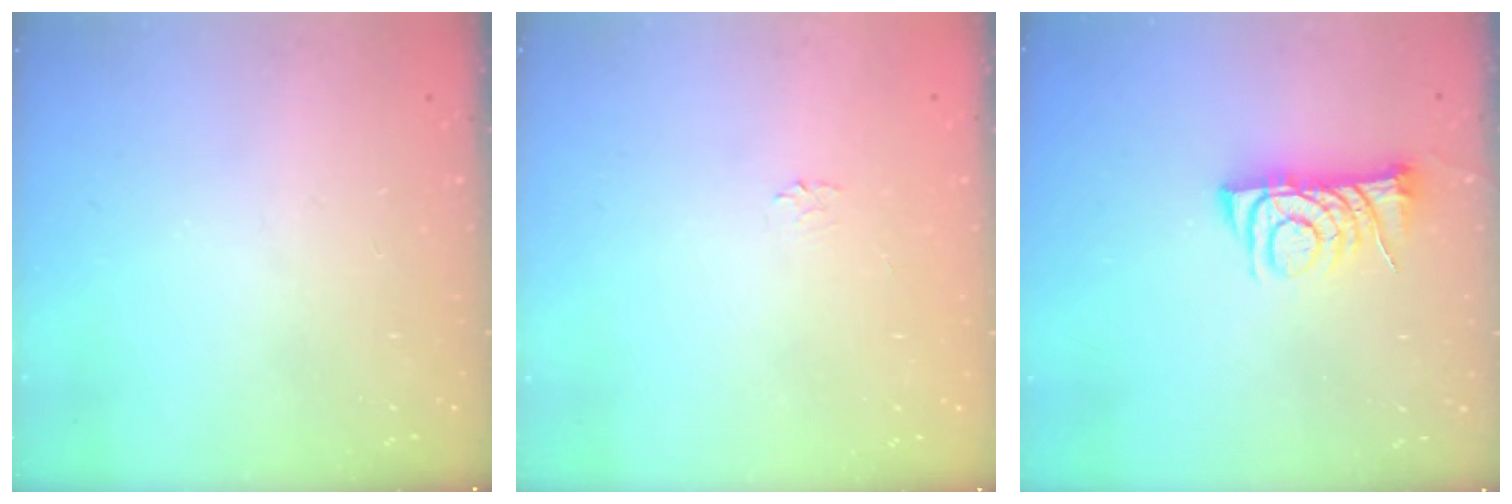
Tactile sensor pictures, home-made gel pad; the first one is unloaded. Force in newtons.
{"total": 1.7, "press": 1.7, "slide": 0.3}
{"total": 7.2, "press": 7.1, "slide": 0.9}